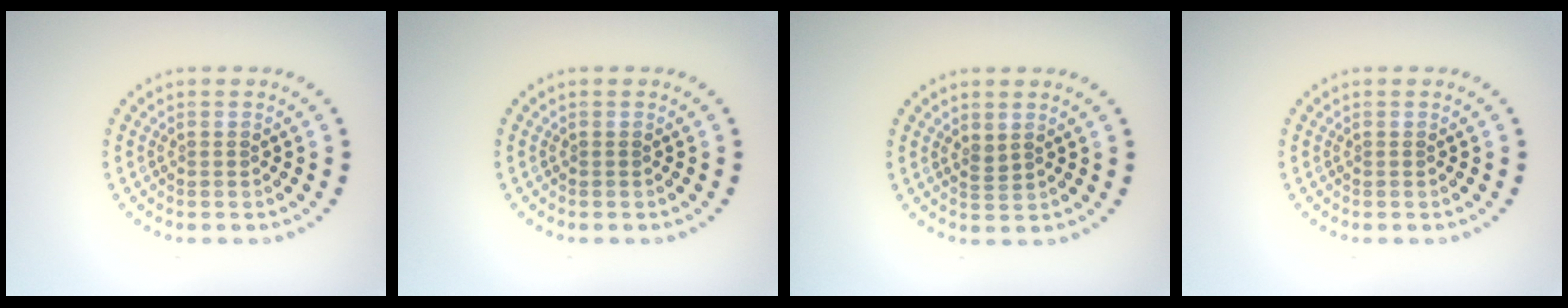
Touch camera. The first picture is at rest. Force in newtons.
{"total": 0.0}
{"total": 0.9, "press": 0.7, "slide": 0.5}
{"total": 0.0}